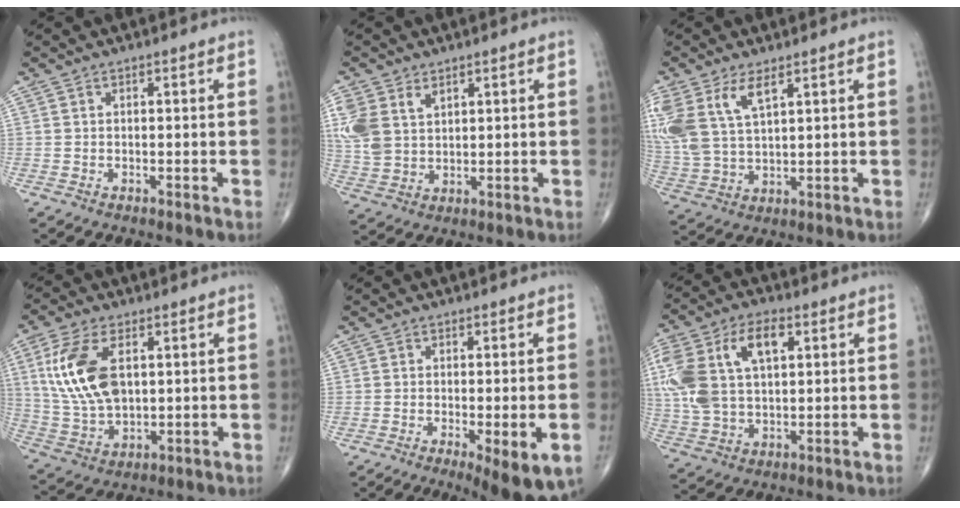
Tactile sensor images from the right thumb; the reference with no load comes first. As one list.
[{"total": 9.9, "force": [4.0, 6.7, 6.1], "torque": [-0.136, -0.004, 0.092]}, {"total": 13.0, "force": [6.0, 6.4, 9.6], "torque": [-0.221, -0.011, 0.129]}, {"total": 14.3, "force": [3.5, 7.9, 11.3], "torque": [-0.230, -0.008, 0.077]}, {"total": 10.5, "force": [-4.5, 2.9, 9.1], "torque": [-0.126, -0.008, -0.061]}, {"total": 17.8, "force": [4.8, 10.2, 13.7], "torque": [-0.292, 0.015, 0.089]}]